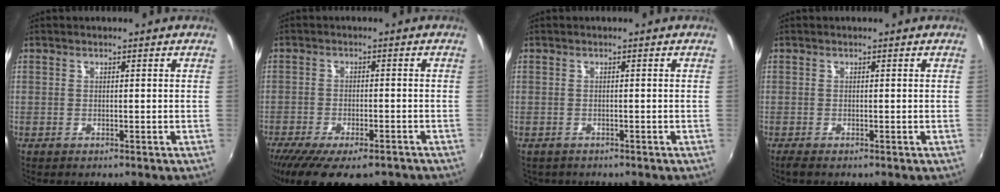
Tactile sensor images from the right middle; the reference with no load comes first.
{"total": 13.9, "force": [-10.5, 4.5, 8.0], "torque": [-0.168, -0.049, -0.163]}
{"total": 1.5, "force": [-1.1, 0.9, 0.3], "torque": [-0.012, -0.005, -0.015]}
{"total": 1.1, "force": [-0.8, 0.2, 0.7], "torque": [-0.016, -0.005, -0.015]}